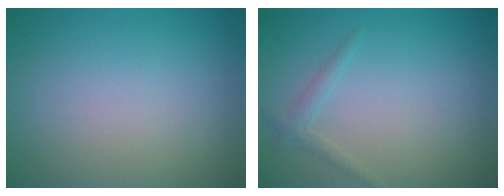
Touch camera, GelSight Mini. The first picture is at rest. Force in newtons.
{"total": 1.1, "press": 1.1, "slide": 0.1}